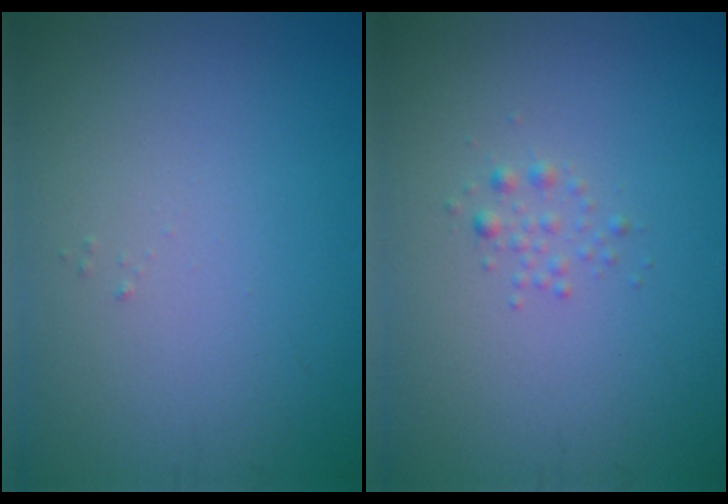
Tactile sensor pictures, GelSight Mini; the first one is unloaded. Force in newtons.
{"total": 0.9, "press": 0.9, "slide": 0.0}